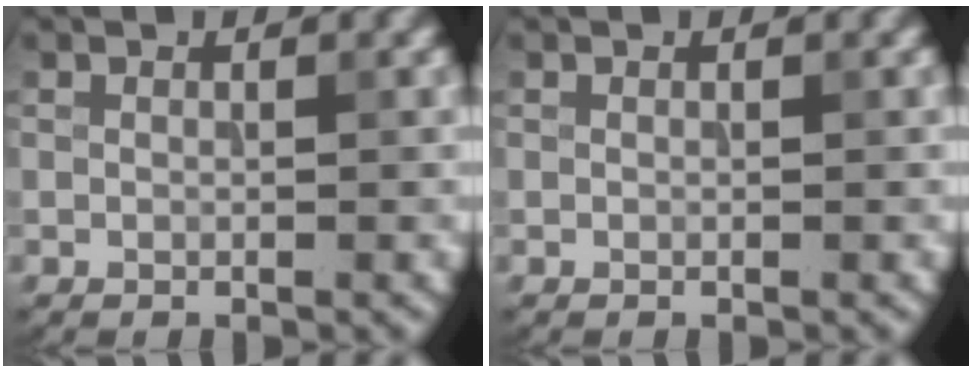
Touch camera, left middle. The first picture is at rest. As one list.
[{"total": 0.0}]